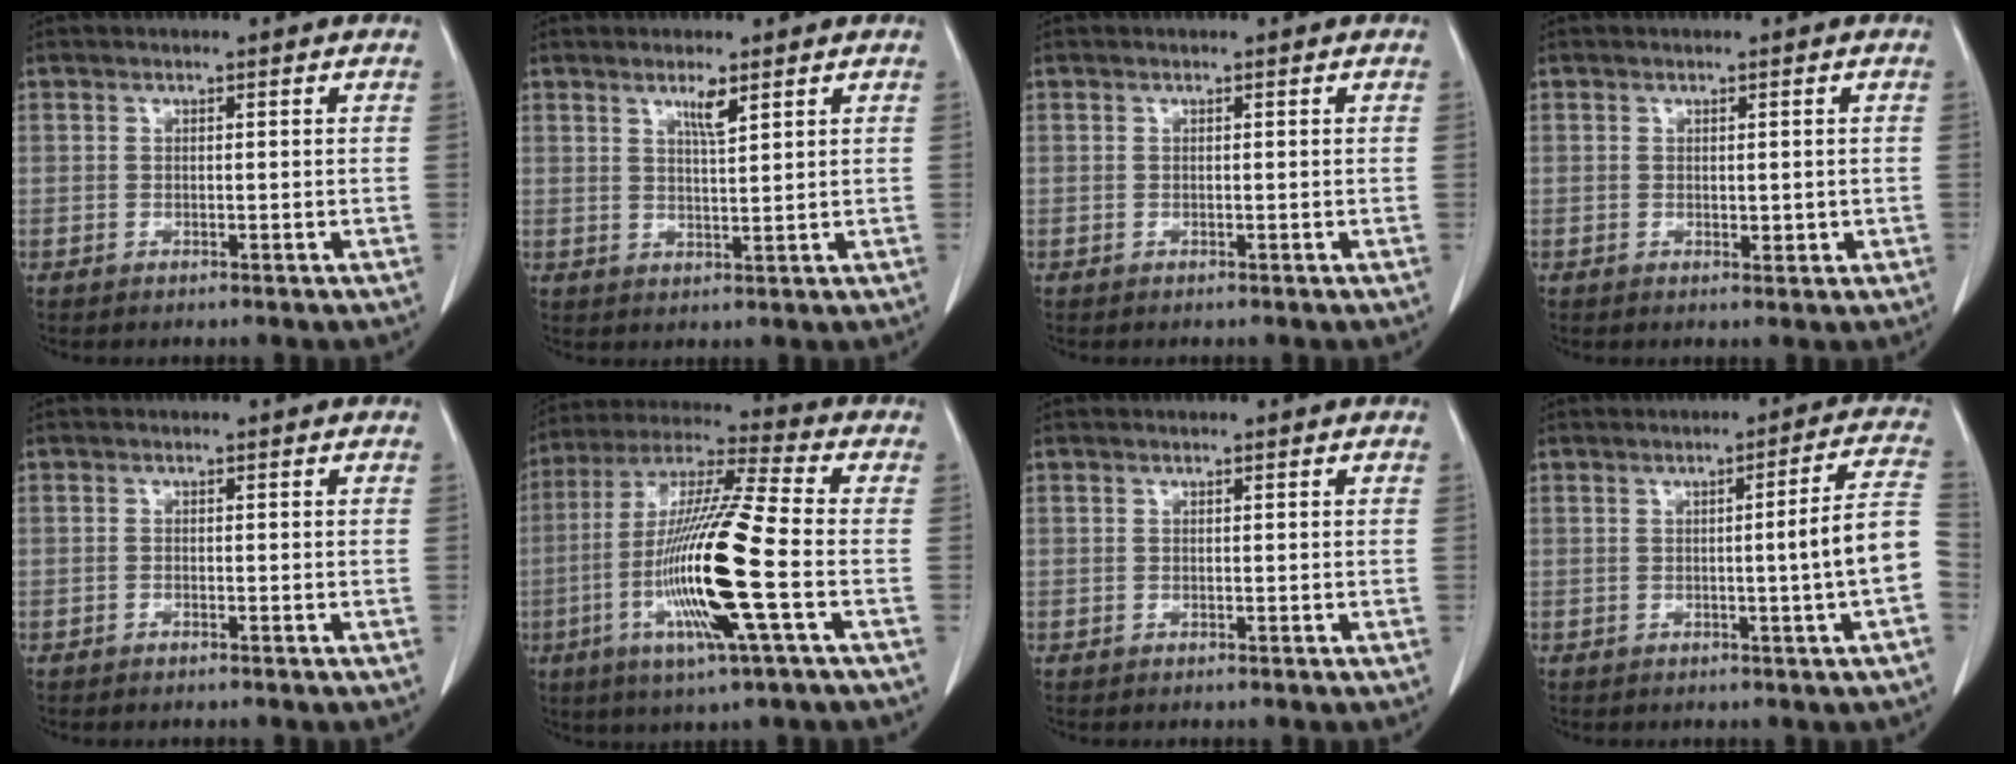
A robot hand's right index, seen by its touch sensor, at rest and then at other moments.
{"total": 3.0, "force": [1.9, 0.2, 2.3], "torque": [-0.046, -0.005, 0.034]}
{"total": 0.0}
{"total": 1.4, "force": [0.1, 0.9, 1.1], "torque": [-0.011, -0.002, 0.007]}
{"total": 0.6, "force": [-0.5, 0.1, 0.2], "torque": [-0.011, -0.002, -0.009]}
{"total": 17.6, "force": [-4.3, 0.2, 17.0], "torque": [-0.344, -0.013, -0.087]}
{"total": 0.0}
{"total": 7.4, "force": [-1.4, -1.2, 7.1], "torque": [-0.090, 0.008, -0.022]}